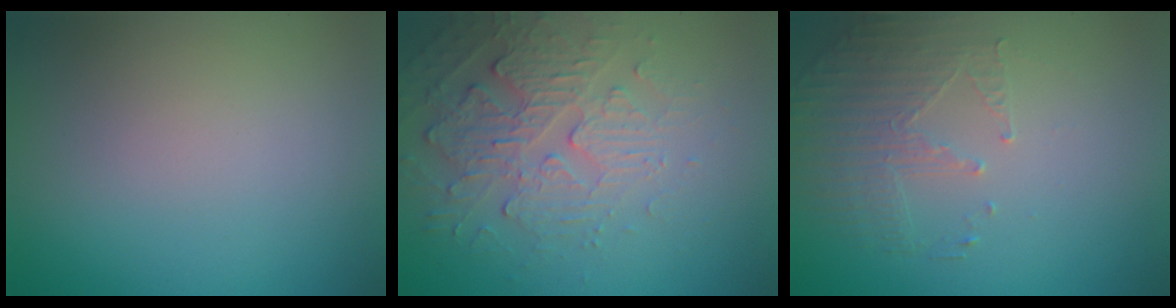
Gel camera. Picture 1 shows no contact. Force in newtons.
{"total": 3.9, "press": 3.5, "slide": 1.8}
{"total": 1.9, "press": 1.5, "slide": 1.2}